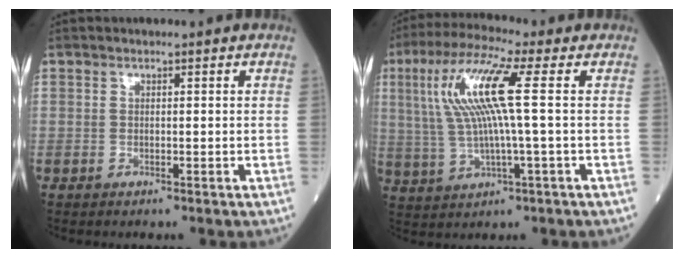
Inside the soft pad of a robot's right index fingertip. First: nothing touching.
{"total": 11.7, "force": [2.3, 0.3, 11.5], "torque": [-0.247, 0.020, 0.043]}